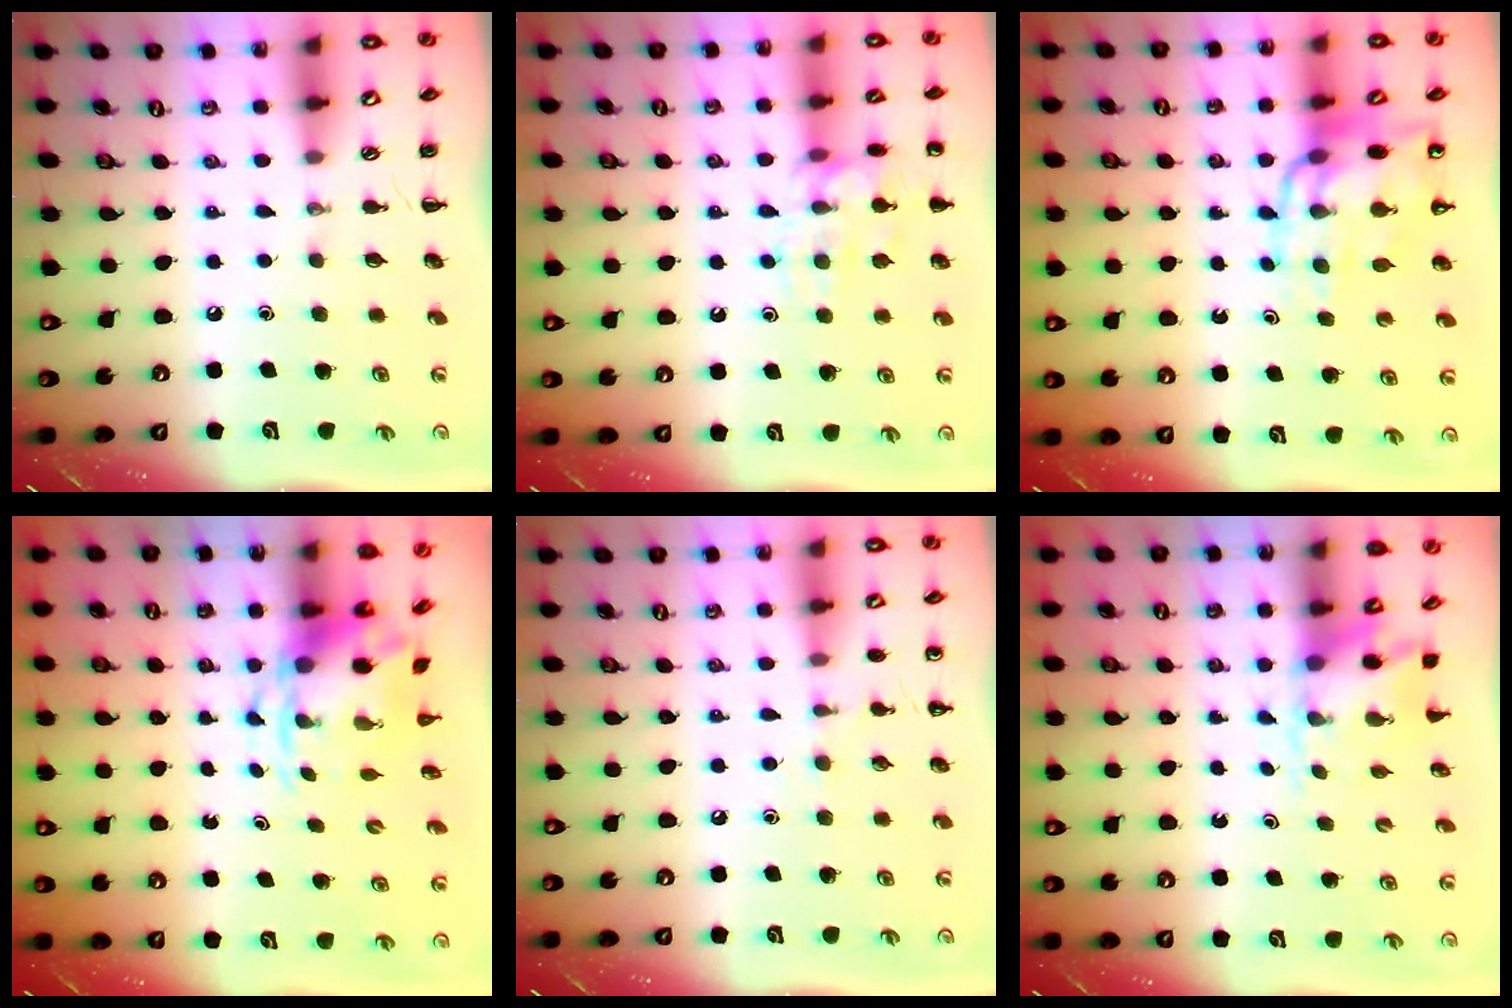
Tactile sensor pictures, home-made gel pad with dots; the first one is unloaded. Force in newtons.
{"total": 12.7, "press": 12.7, "slide": 0.7}
{"total": 13.6, "press": 13.3, "slide": 3.0}
{"total": 3.8, "press": 3.7, "slide": 0.9}
{"total": 5.5, "press": 5.3, "slide": 1.6}
{"total": 2.9, "press": 2.8, "slide": 0.7}